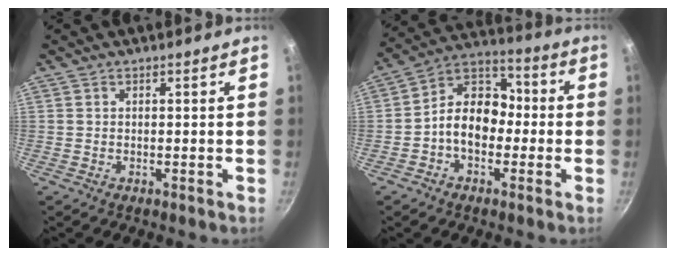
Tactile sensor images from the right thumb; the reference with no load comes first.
{"total": 11.2, "force": [-2.0, 8.2, 7.3], "torque": [-0.072, 0.044, -0.055]}